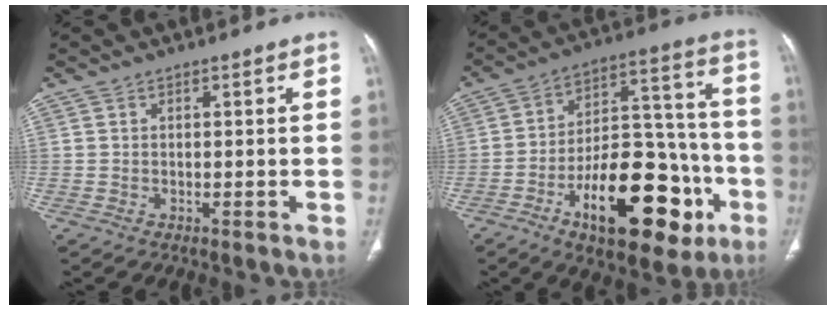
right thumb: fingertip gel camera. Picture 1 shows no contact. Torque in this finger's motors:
{"motor_torque": [0.35, 0.63, 1.77, -1.00, 0.18]}